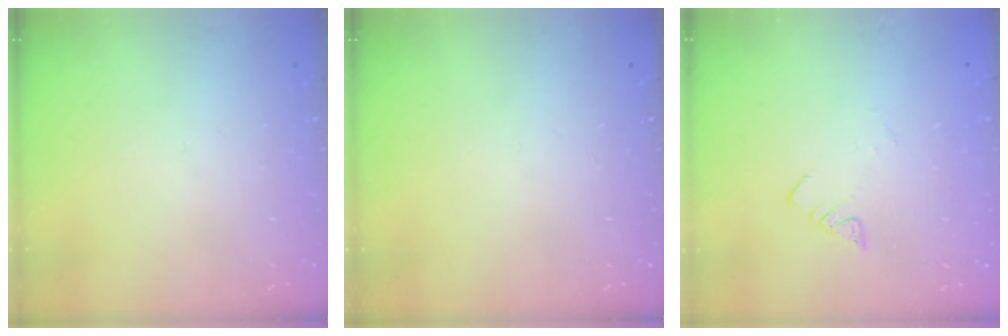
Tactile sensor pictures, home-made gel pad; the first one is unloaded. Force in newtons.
{"total": 0.0}
{"total": 1.8, "press": 1.8, "slide": 0.2}